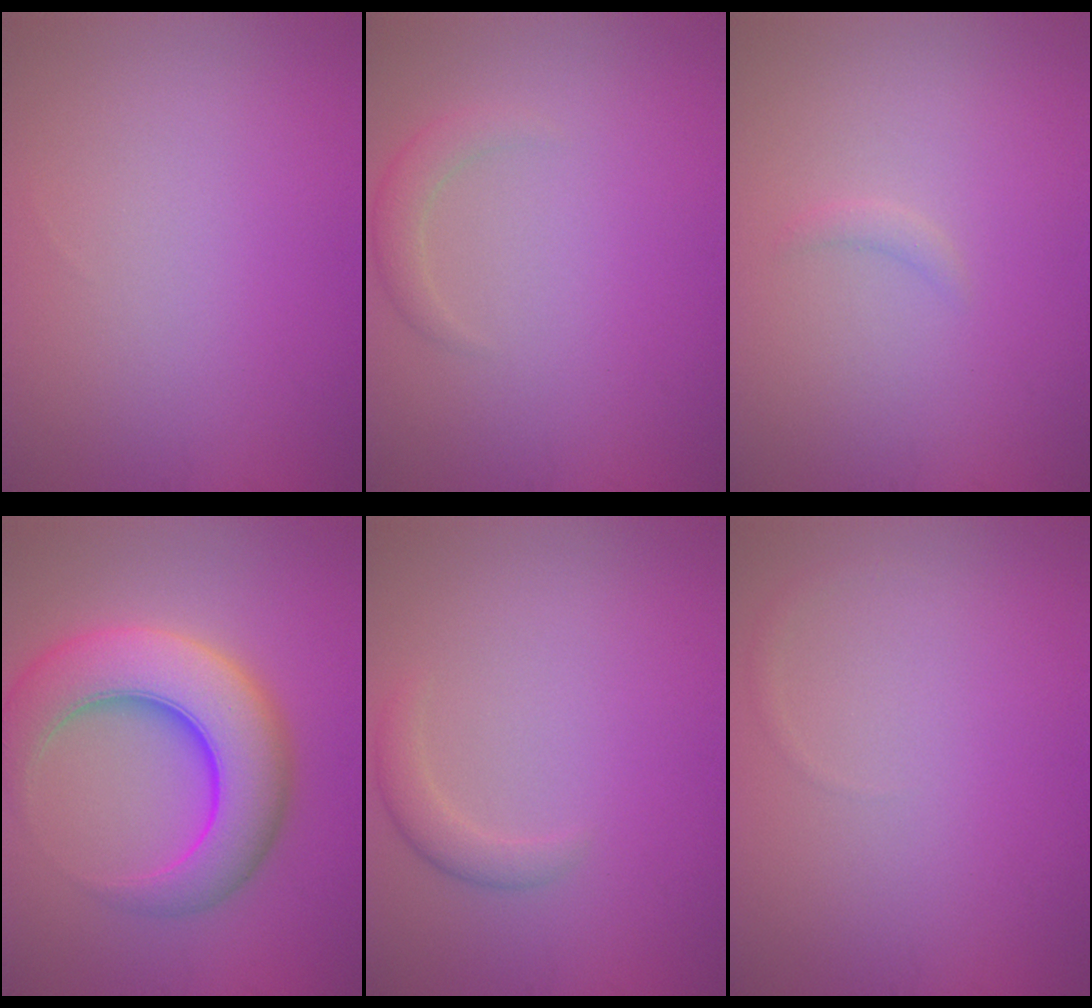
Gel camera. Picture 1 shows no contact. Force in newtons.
{"total": 1.7, "press": 1.7, "slide": 0.1}
{"total": 0.8, "press": 0.7, "slide": 0.2}
{"total": 9.6, "press": 9.6, "slide": 0.3}
{"total": 1.7, "press": 1.7, "slide": 0.1}
{"total": 0.5, "press": 0.5, "slide": 0.0}